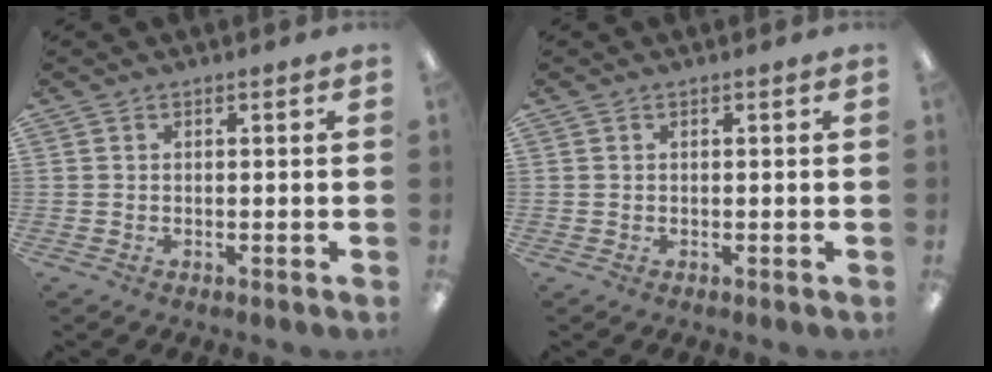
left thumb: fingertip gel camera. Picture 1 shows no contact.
{"total": 0.0}